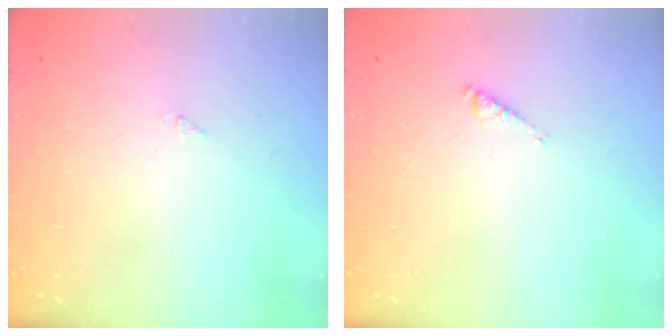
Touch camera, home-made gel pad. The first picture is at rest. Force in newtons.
{"total": 2.9, "press": 2.9, "slide": 0.4}